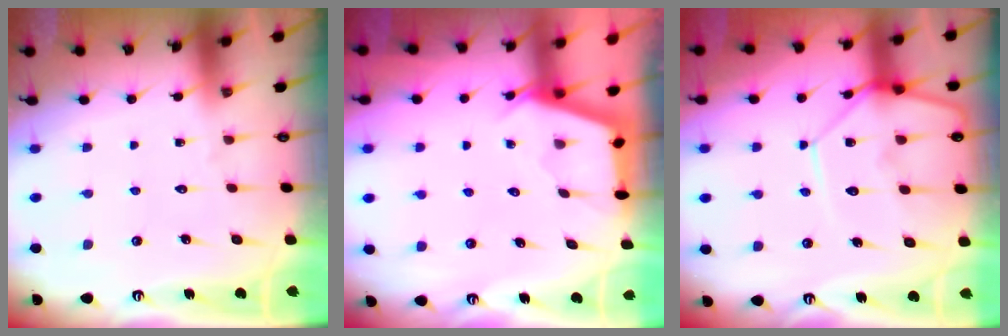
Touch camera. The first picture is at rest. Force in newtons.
{"total": 2.6, "press": 2.6, "slide": 0.3}
{"total": 11.6, "press": 11.5, "slide": 1.1}